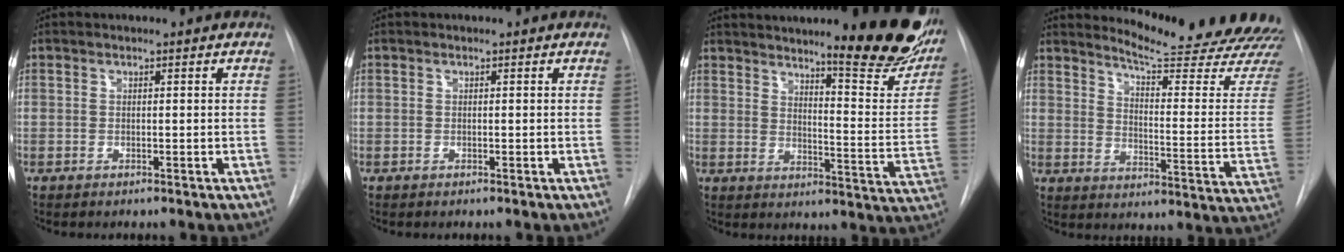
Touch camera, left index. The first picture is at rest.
{"total": 0.0}
{"total": 21.4, "force": [16.4, 2.9, 13.4], "torque": [-0.167, -0.052, 0.207]}
{"total": 22.6, "force": [21.6, 0.3, 6.6], "torque": [-0.091, -0.143, 0.256]}